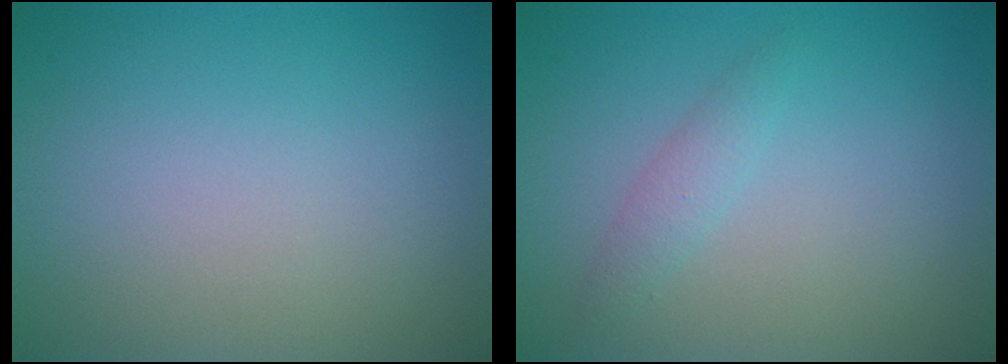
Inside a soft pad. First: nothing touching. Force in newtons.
{"total": 1.4, "press": 1.4, "slide": 0.0}